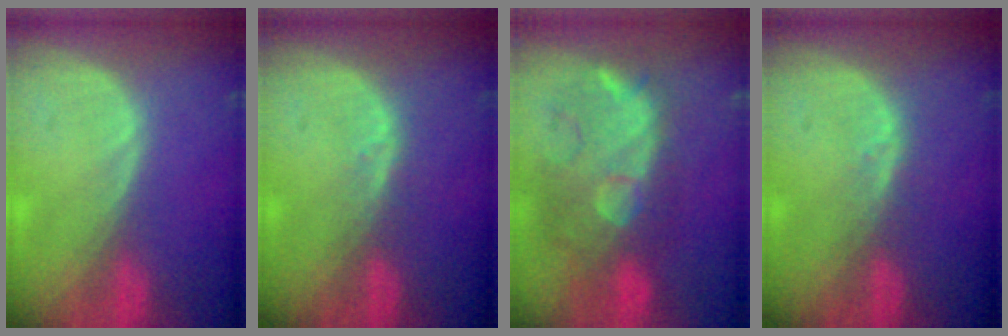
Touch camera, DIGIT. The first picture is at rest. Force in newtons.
{"total": 1.7, "press": 1.7, "slide": 0.1}
{"total": 10.8, "press": 10.1, "slide": 3.8}
{"total": 1.7, "press": 1.7, "slide": 0.1}